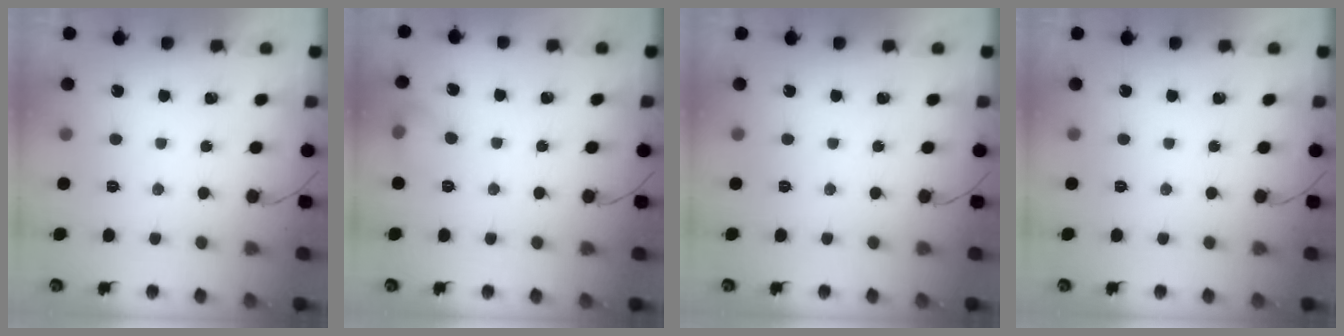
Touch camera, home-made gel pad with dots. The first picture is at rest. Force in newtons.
{"total": 5.8, "press": 5.6, "slide": 1.6}
{"total": 0.0}
{"total": 0.0}